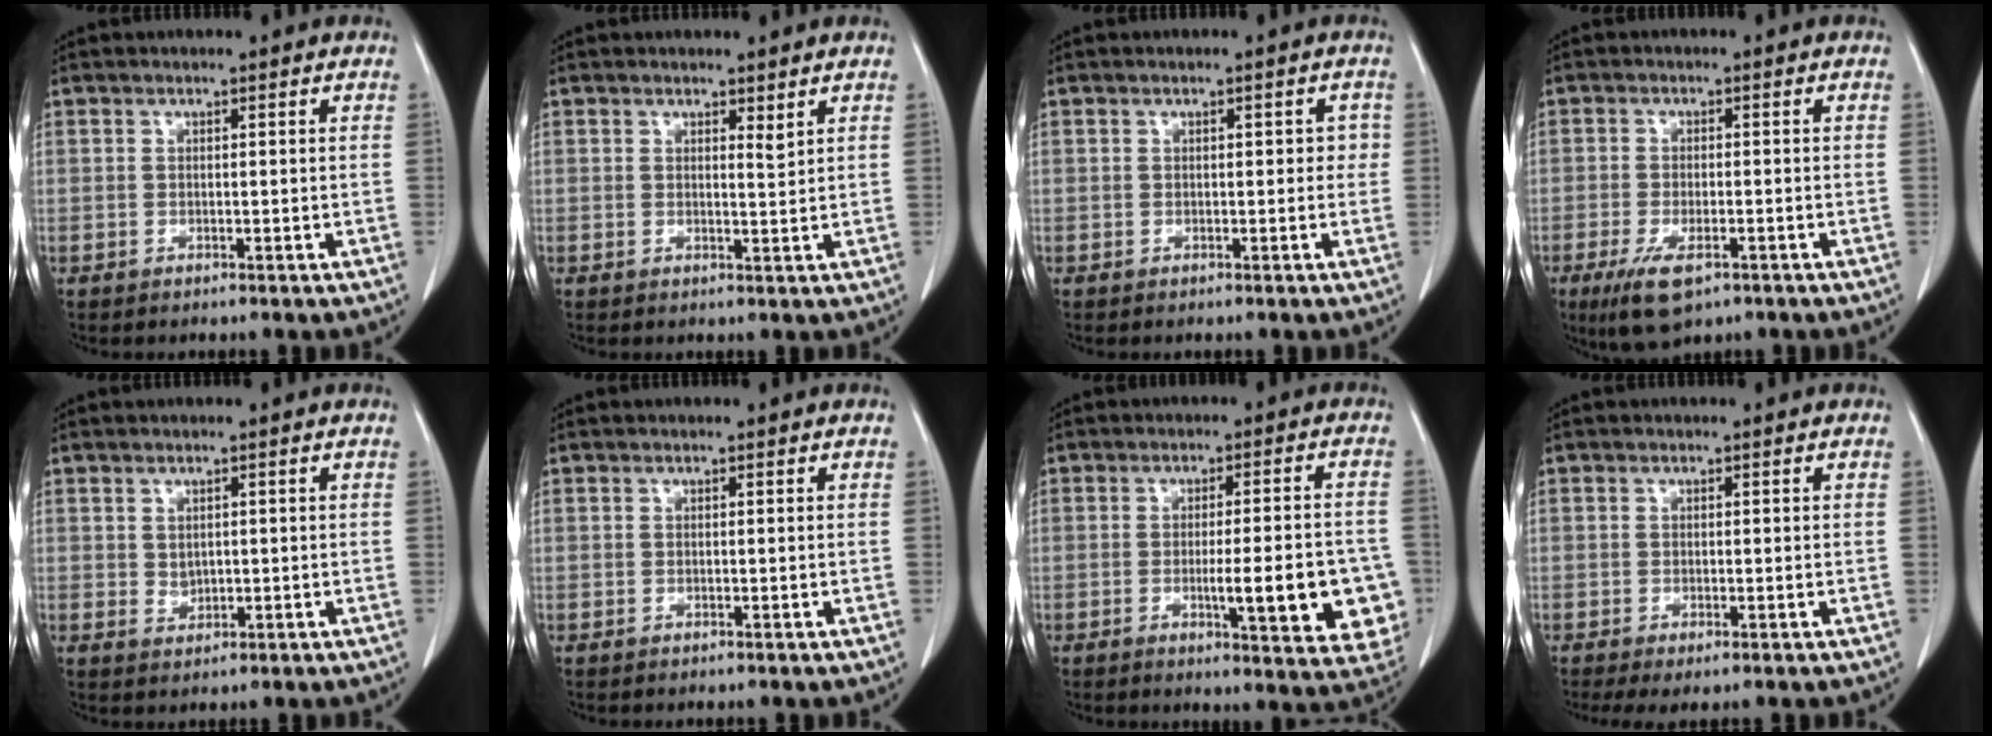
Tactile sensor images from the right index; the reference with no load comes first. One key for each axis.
{"total": 1.3, "fx": 1.0, "fy": 0.2, "fz": 0.8, "tx": -0.013, "ty": -0.009, "tz": 0.017}
{"total": 2.0, "fx": 0.2, "fy": 1.2, "fz": 1.6, "tx": -0.012, "ty": 0.012, "tz": 0.001}
{"total": 6.7, "fx": -3.8, "fy": 2.2, "fz": 5.1, "tx": -0.101, "ty": -0.017, "tz": -0.058}
{"total": 1.5, "fx": 0.4, "fy": 1.2, "fz": 0.9, "tx": -0.014, "ty": -0.003, "tz": 0.014}
{"total": 0.0}
{"total": 13.5, "fx": -3.6, "fy": 2.6, "fz": 12.8, "tx": -0.114, "ty": 0.007, "tz": -0.032}
{"total": 2.4, "fx": -1.3, "fy": 0.6, "fz": 2.0, "tx": -0.036, "ty": -0.010, "tz": -0.019}